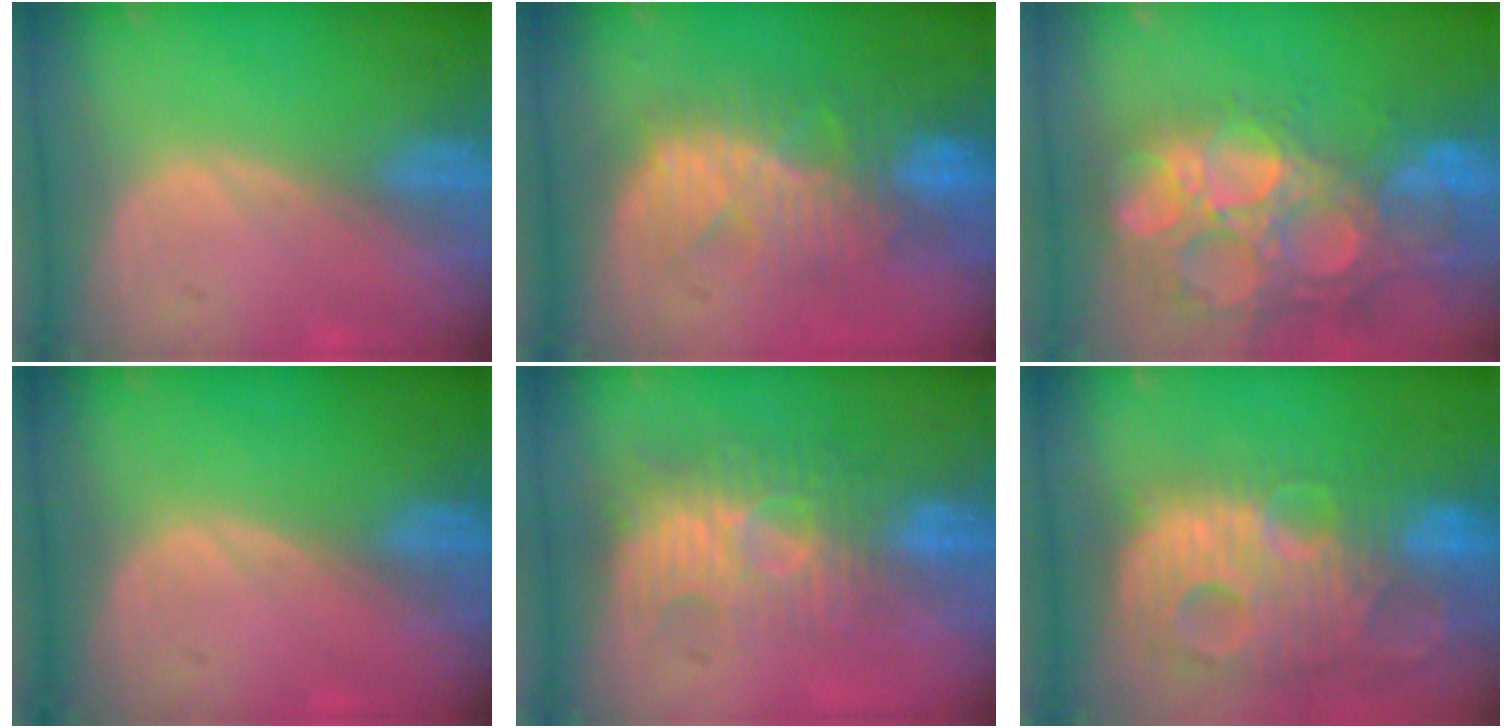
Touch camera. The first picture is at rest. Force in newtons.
{"total": 10.0, "press": 9.0, "slide": 4.2}
{"total": 15.1, "press": 12.5, "slide": 8.5}
{"total": 0.0}
{"total": 9.8, "press": 8.5, "slide": 4.7}
{"total": 14.0, "press": 12.0, "slide": 7.1}